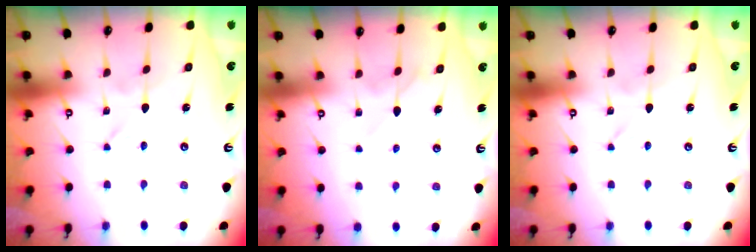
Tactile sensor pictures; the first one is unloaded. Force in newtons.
{"total": 4.9, "press": 4.8, "slide": 0.7}
{"total": 0.0}